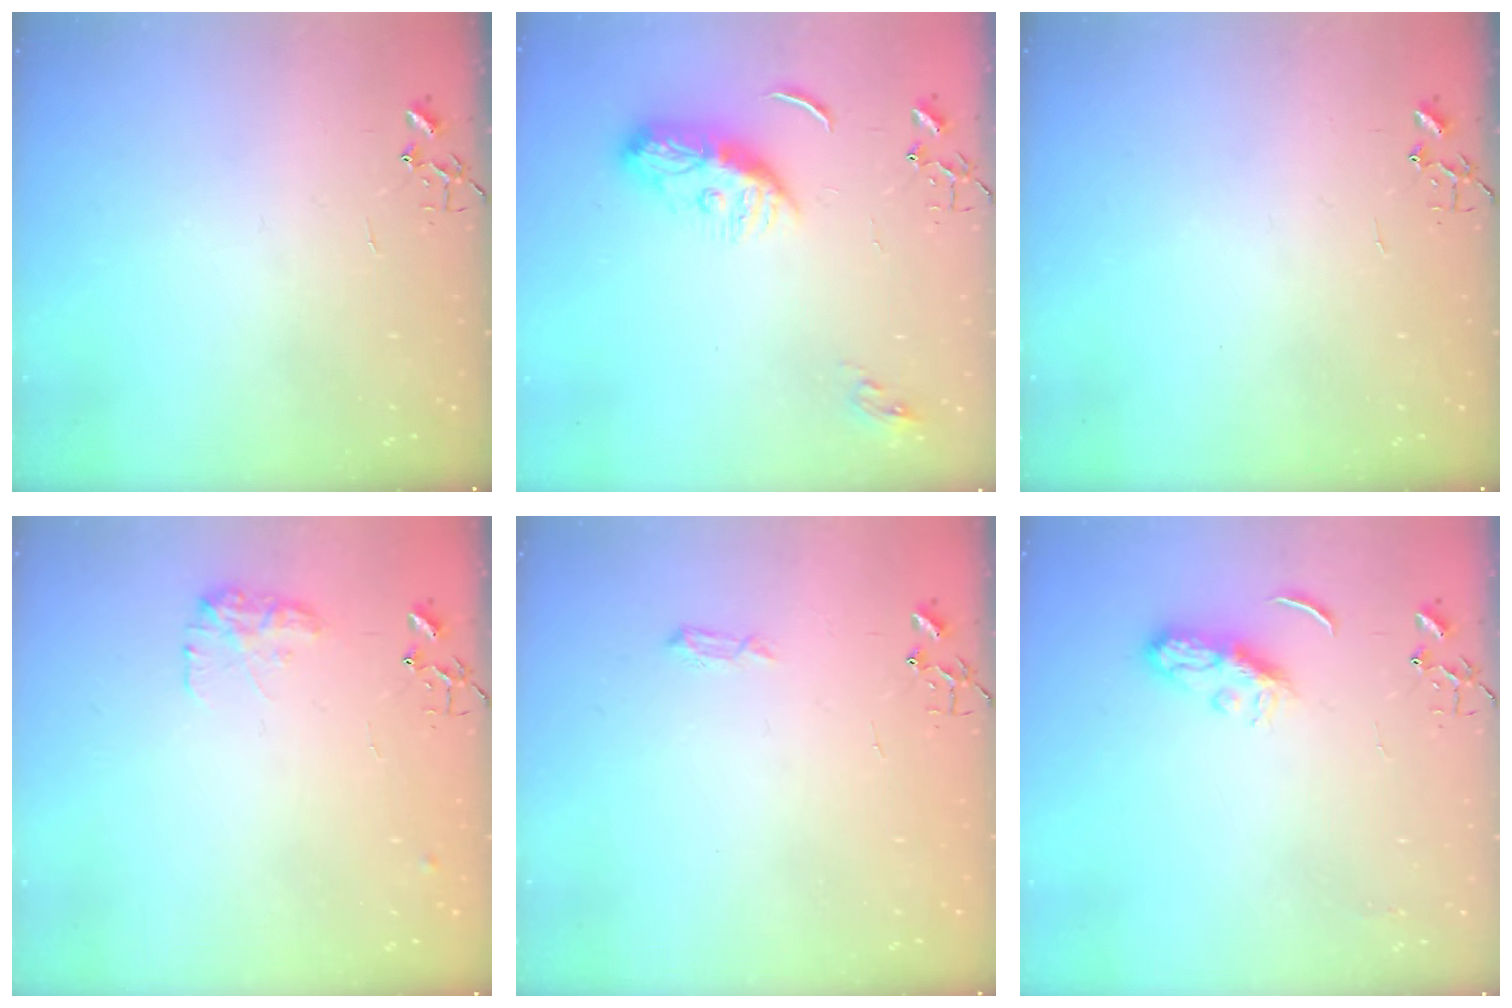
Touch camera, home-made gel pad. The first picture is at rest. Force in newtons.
{"total": 10.5, "press": 10.5, "slide": 0.3}
{"total": 0.0}
{"total": 9.5, "press": 9.5, "slide": 0.4}
{"total": 5.5, "press": 5.5, "slide": 0.7}
{"total": 6.7, "press": 6.7, "slide": 0.5}